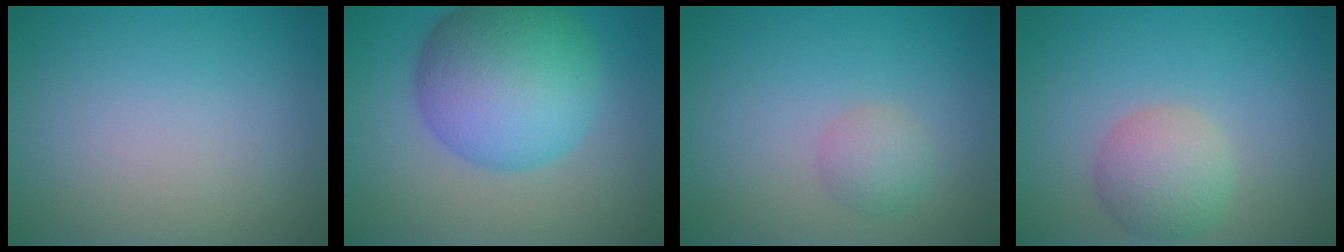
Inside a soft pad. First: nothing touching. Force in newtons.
{"total": 10.6, "press": 10.6, "slide": 0.1}
{"total": 1.8, "press": 1.8, "slide": 0.0}
{"total": 3.7, "press": 3.7, "slide": 0.2}